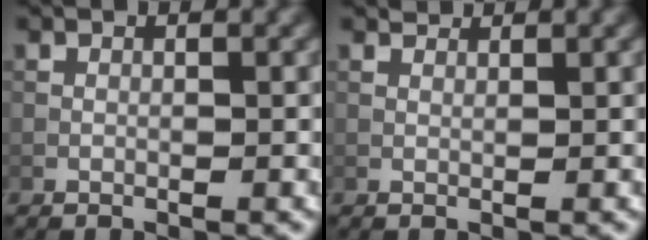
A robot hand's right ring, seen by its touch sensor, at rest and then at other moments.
{"total": 0.9, "force": [0.9, 0.2, 0.2], "torque": [-0.011, -0.003, 0.012]}